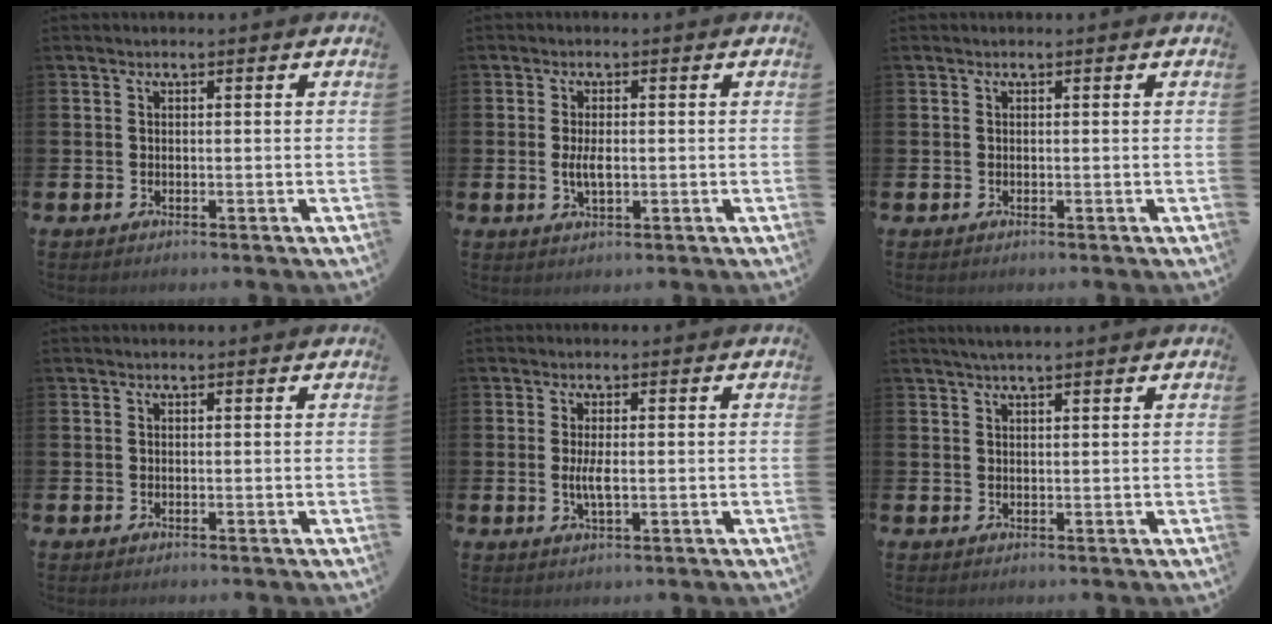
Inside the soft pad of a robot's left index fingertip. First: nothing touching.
{"total": 2.9, "force": [-0.1, 1.3, 2.5], "torque": [-0.048, 0.003, -0.002]}
{"total": 0.0}
{"total": 0.0}
{"total": 2.8, "force": [0.0, 0.9, 2.6], "torque": [-0.047, 0.001, -0.002]}
{"total": 2.1, "force": [1.8, 0.1, 1.1], "torque": [-0.023, 0.003, 0.032]}